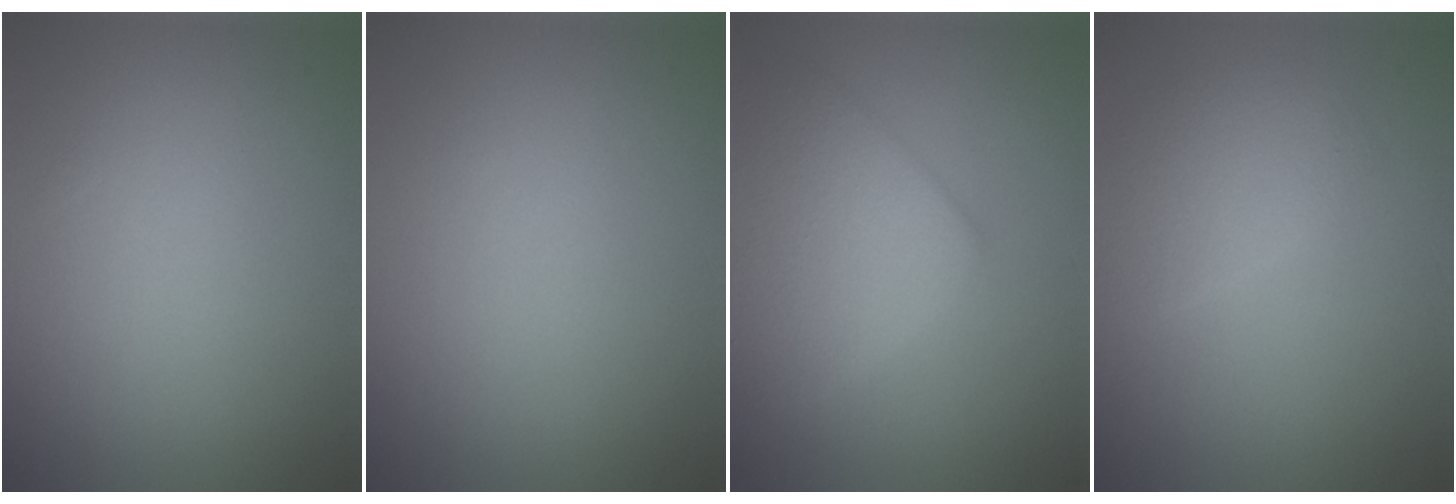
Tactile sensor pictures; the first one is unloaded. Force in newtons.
{"total": 0.0}
{"total": 5.0, "press": 5.0, "slide": 0.3}
{"total": 2.4, "press": 2.4, "slide": 0.2}